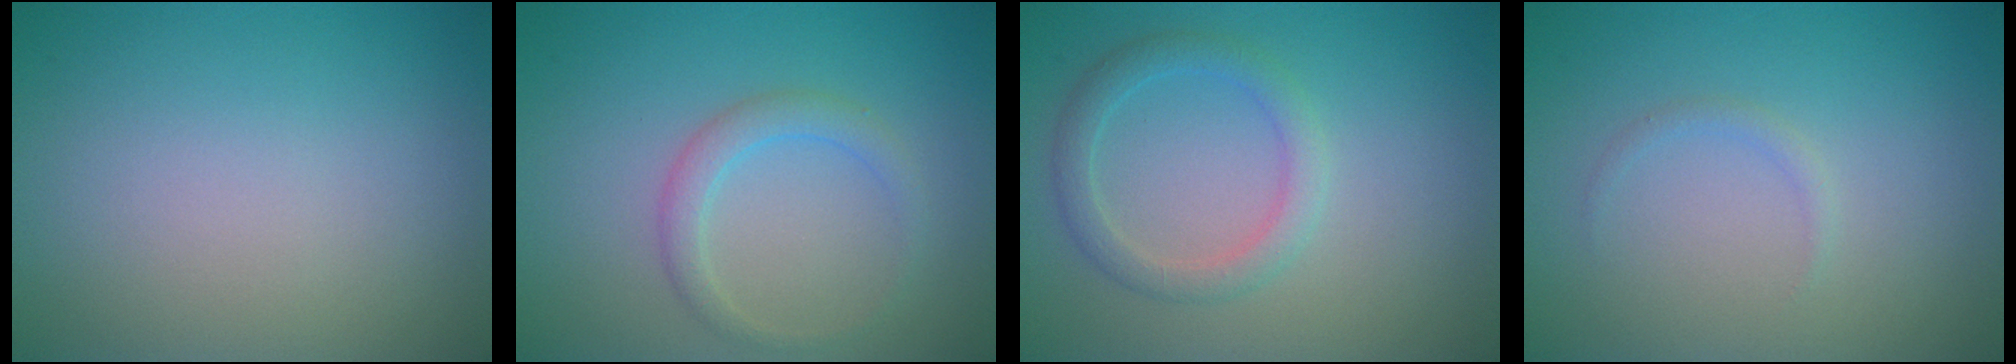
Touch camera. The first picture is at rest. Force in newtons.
{"total": 2.1, "press": 2.1, "slide": 0.0}
{"total": 2.4, "press": 2.4, "slide": 0.1}
{"total": 0.7, "press": 0.7, "slide": 0.1}